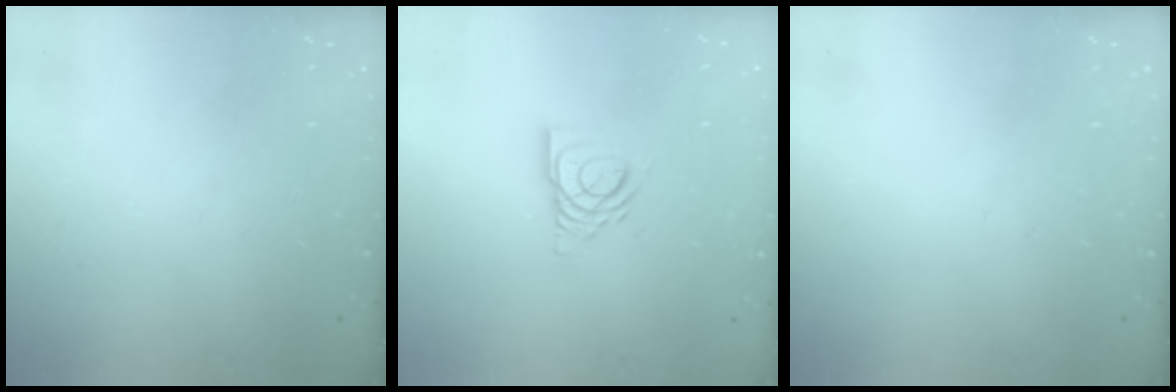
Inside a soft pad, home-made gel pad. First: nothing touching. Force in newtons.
{"total": 9.8, "press": 9.7, "slide": 1.2}
{"total": 0.0}